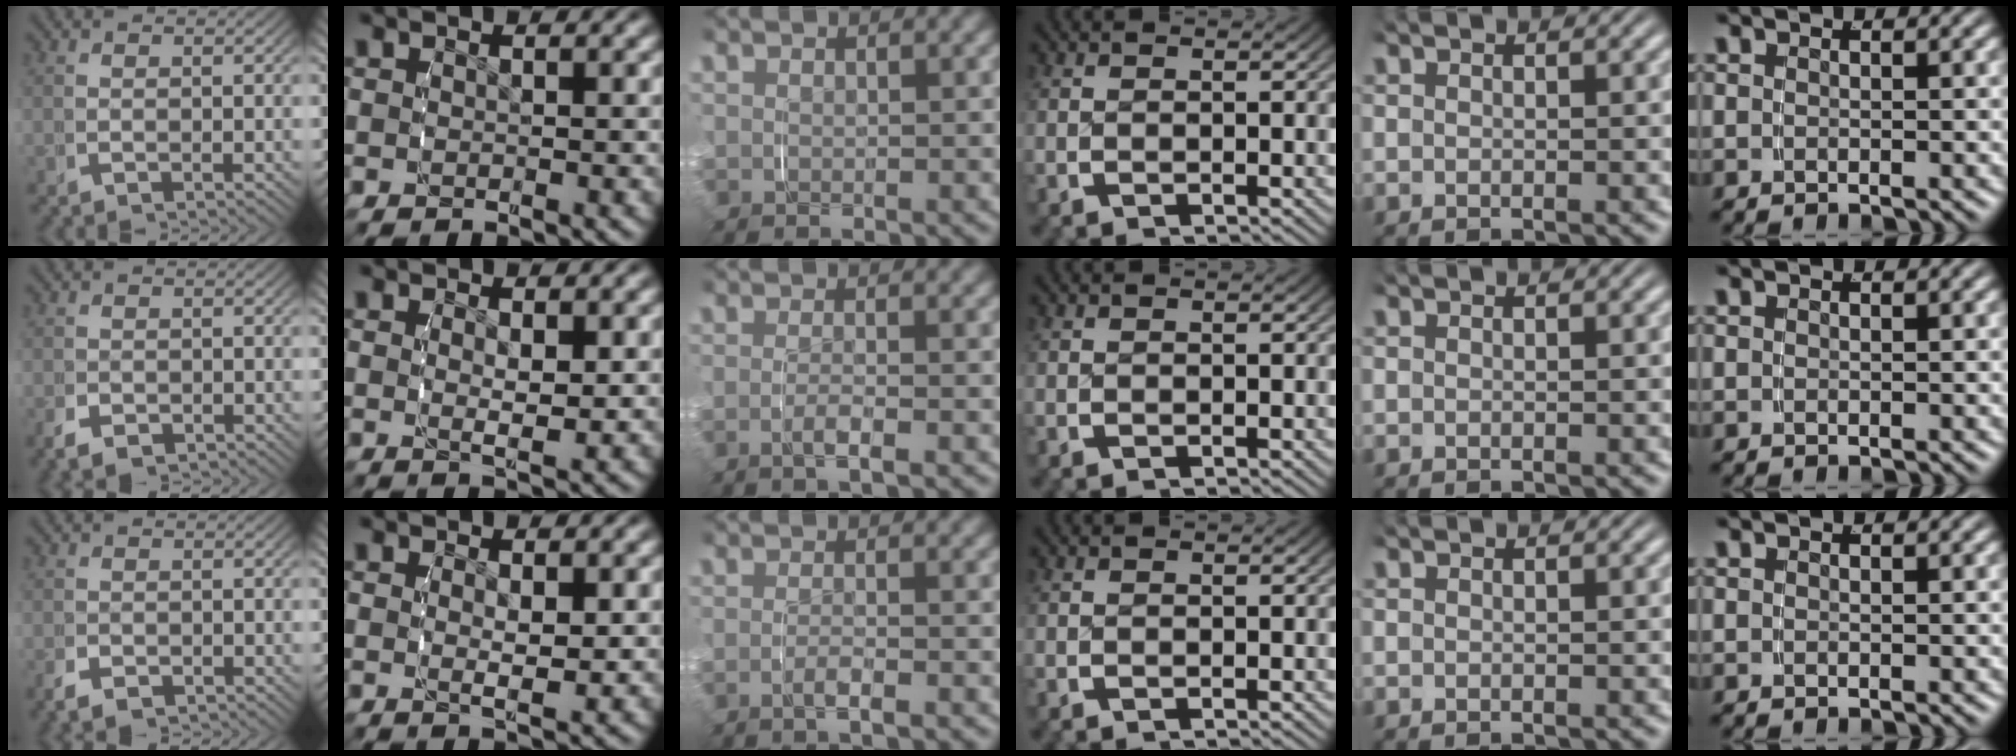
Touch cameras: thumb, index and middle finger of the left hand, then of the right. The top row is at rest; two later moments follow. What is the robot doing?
{"motion": "grasp_and_lifting", "object": "toothpaste"}